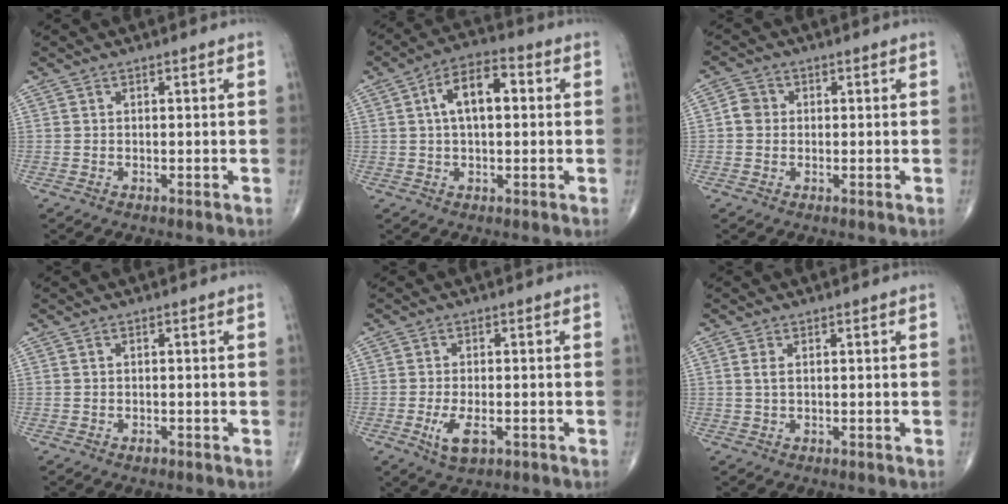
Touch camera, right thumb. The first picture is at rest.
{"total": 9.1, "force": [1.6, 4.6, 7.7], "torque": [-0.123, 0.020, 0.017]}
{"total": 2.9, "force": [0.0, 2.6, 1.2], "torque": [-0.010, 0.006, -0.007]}
{"total": 0.7, "force": [-0.5, 0.4, 0.4], "torque": [-0.004, 0.000, -0.008]}
{"total": 5.1, "force": [-1.8, 2.3, 4.2], "torque": [-0.080, -0.003, -0.027]}
{"total": 1.5, "force": [0.4, 0.7, 1.2], "torque": [-0.029, 0.002, 0.011]}